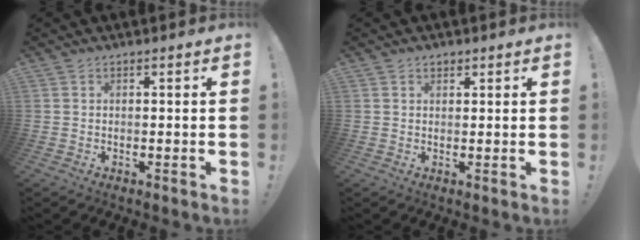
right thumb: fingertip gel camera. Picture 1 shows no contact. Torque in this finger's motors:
{"motor_torque": [0.02, 0.15, 0.03, -0.09, 0.00]}